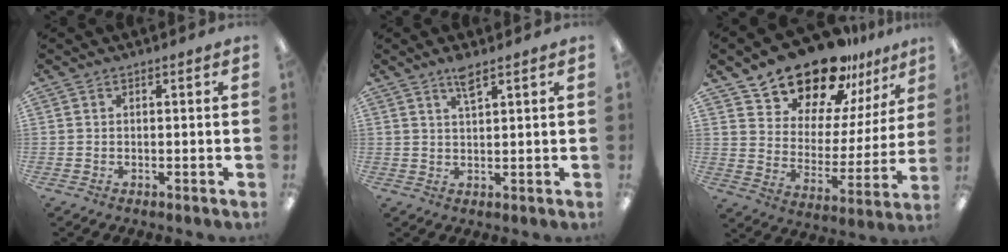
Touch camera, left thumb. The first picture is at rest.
{"total": 3.5, "force": [2.6, 0.5, 2.3], "torque": [-0.044, -0.002, 0.045]}
{"total": 18.5, "force": [16.0, 7.9, 4.9], "torque": [-0.091, -0.132, 0.290]}